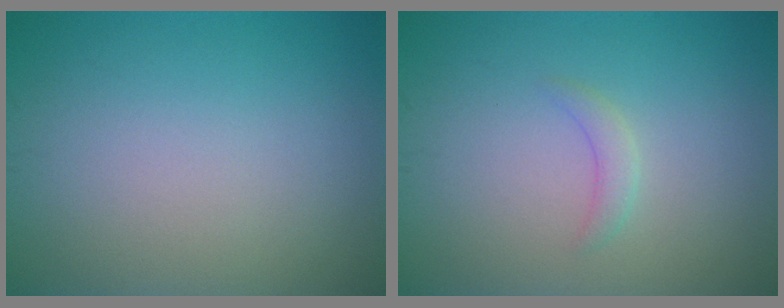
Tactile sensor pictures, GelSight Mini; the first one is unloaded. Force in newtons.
{"total": 1.2, "press": 1.2, "slide": 0.0}